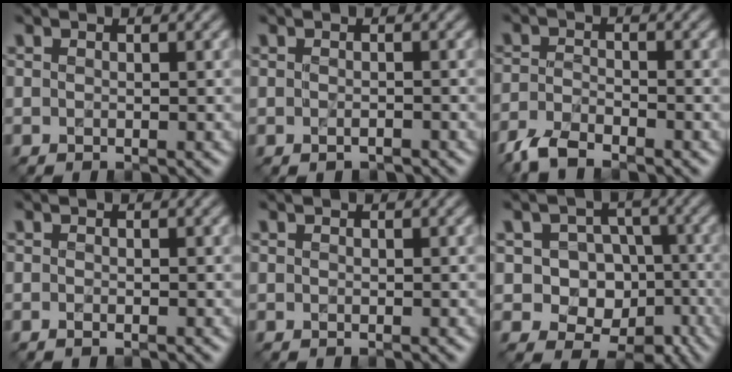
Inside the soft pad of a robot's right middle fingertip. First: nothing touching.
{"total": 0.9, "force": [-0.5, 0.4, 0.6], "torque": [-0.012, -0.003, -0.007]}
{"total": 3.9, "force": [-3.3, 1.1, 1.7], "torque": [-0.037, -0.007, -0.076]}
{"total": 0.0}
{"total": 0.0}
{"total": 9.0, "force": [-2.1, 8.1, 3.5], "torque": [-0.034, 0.027, -0.053]}